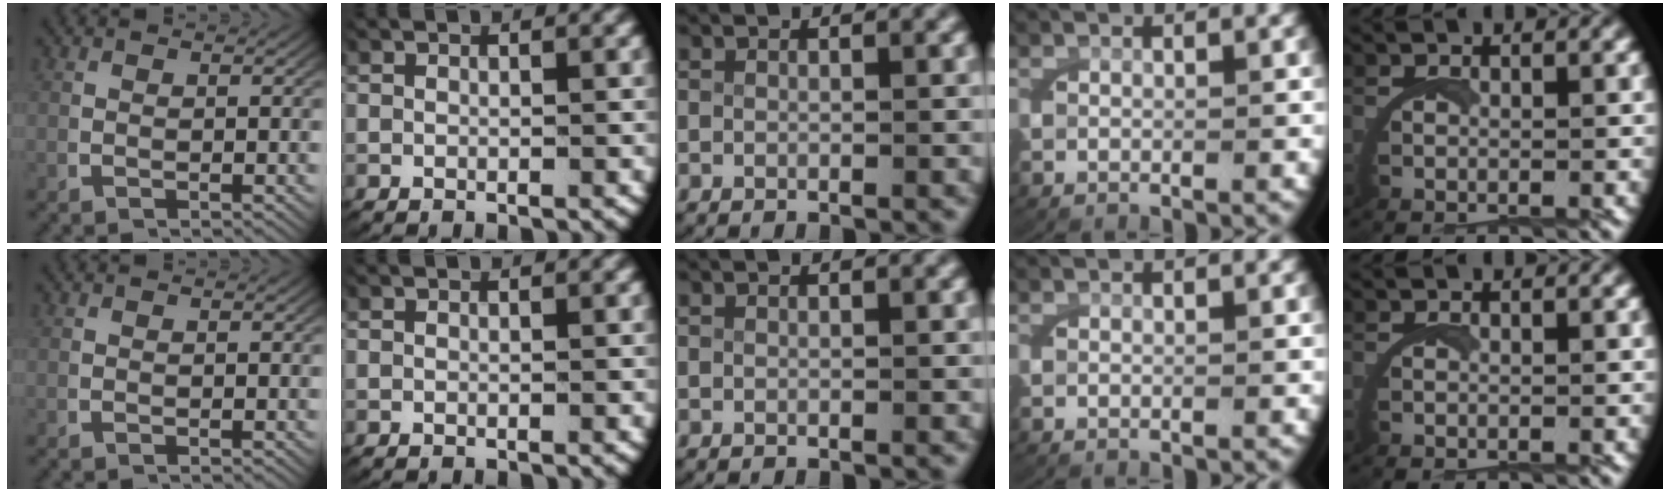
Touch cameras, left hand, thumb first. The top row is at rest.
{}